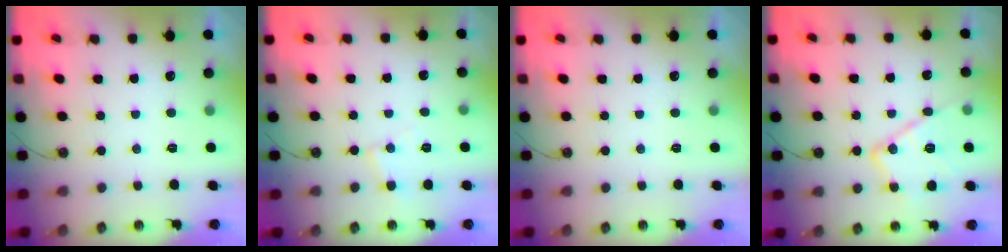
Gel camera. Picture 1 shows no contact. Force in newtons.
{"total": 6.2, "press": 6.2, "slide": 0.2}
{"total": 0.0}
{"total": 14.6, "press": 14.6, "slide": 1.3}